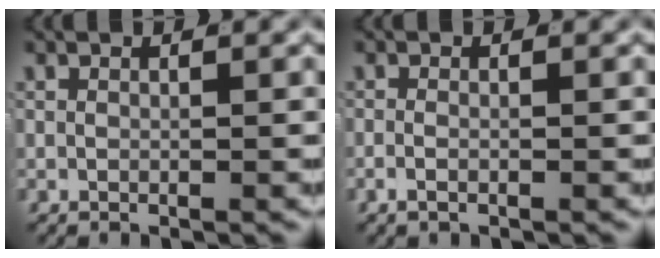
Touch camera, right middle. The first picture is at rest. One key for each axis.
{"total": 1.2, "fx": -0.8, "fy": 0.4, "fz": 0.8, "tx": -0.024, "ty": -0.007, "tz": -0.013}